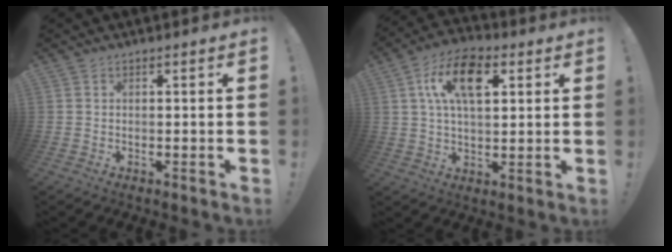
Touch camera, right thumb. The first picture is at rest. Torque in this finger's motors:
{"motor_torque": [0.30, 0.30, 0.08, 0.08, 0.05]}